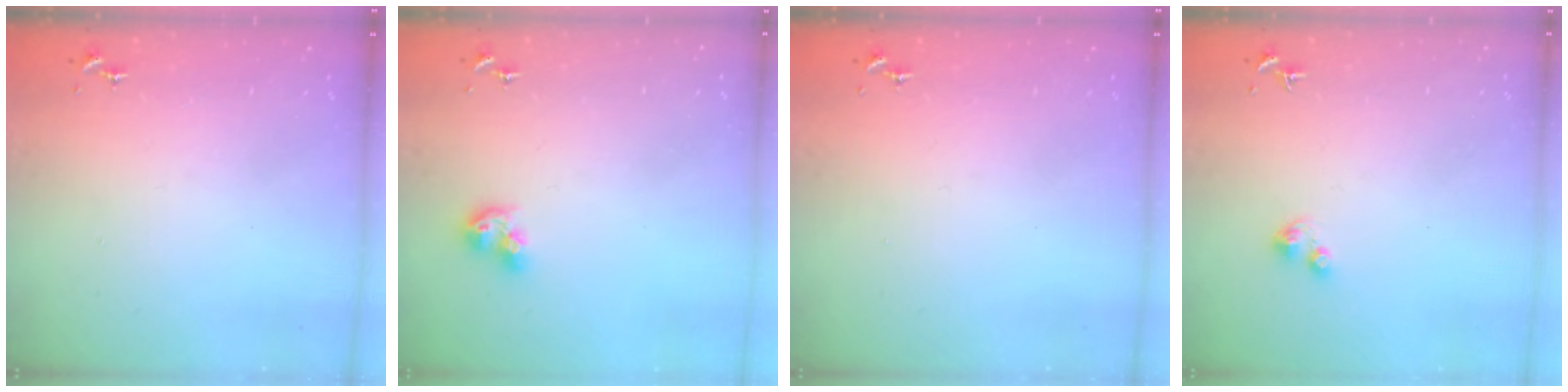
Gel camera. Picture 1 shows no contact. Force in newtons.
{"total": 9.1, "press": 9.0, "slide": 0.8}
{"total": 0.0}
{"total": 2.7, "press": 2.7, "slide": 0.4}